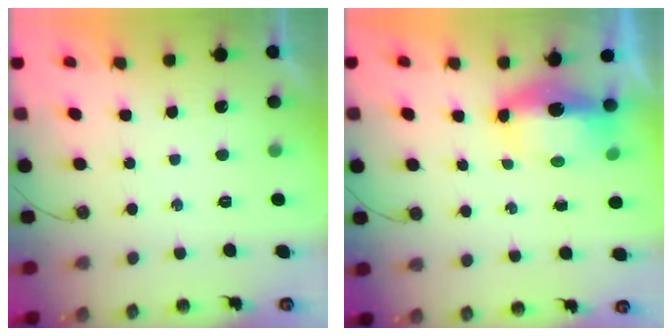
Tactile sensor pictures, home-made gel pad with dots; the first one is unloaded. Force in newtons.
{"total": 15.3, "press": 9.2, "slide": 12.2}